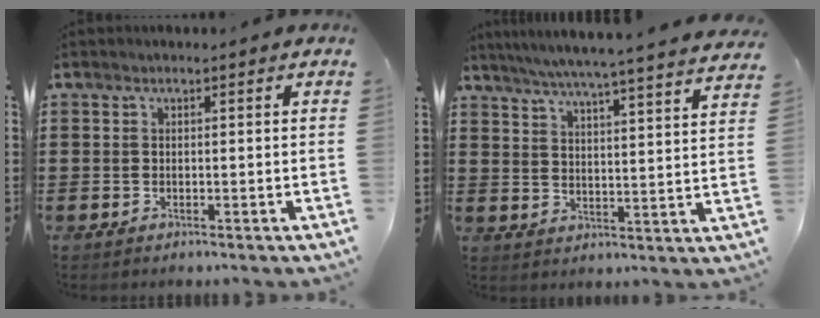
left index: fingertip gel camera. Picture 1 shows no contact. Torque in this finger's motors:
{"motor_torque": [1.14, -1.00, 0.82, 0.21]}